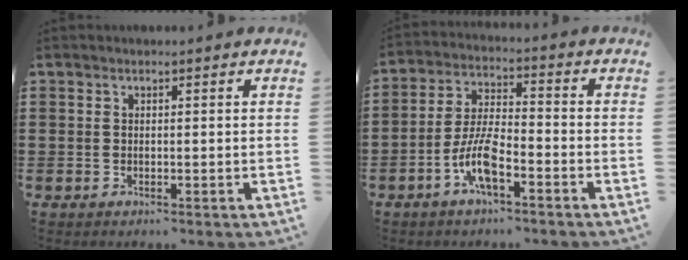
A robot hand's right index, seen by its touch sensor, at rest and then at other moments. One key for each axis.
{"total": 7.6, "fx": -3.8, "fy": 2.3, "fz": 6.1, "tx": -0.141, "ty": -0.007, "tz": -0.074}